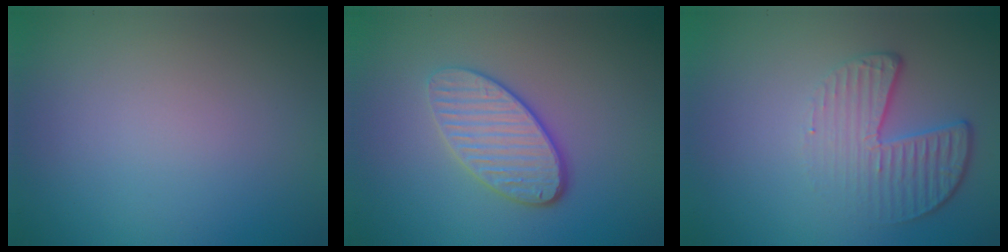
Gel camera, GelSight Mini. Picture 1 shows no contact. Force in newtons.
{"total": 4.0, "press": 3.3, "slide": 2.4}
{"total": 4.5, "press": 3.0, "slide": 3.3}